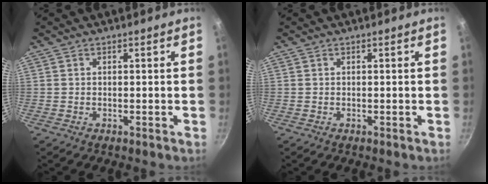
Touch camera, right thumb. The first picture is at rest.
{"total": 0.0}